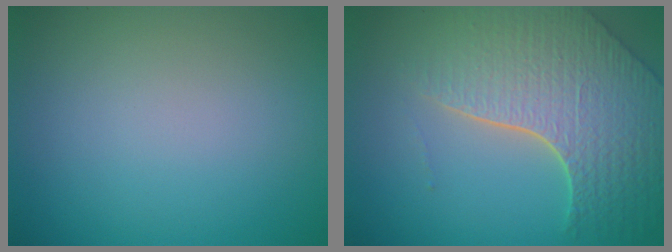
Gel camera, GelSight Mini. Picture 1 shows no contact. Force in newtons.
{"total": 7.9, "press": 5.7, "slide": 5.5}